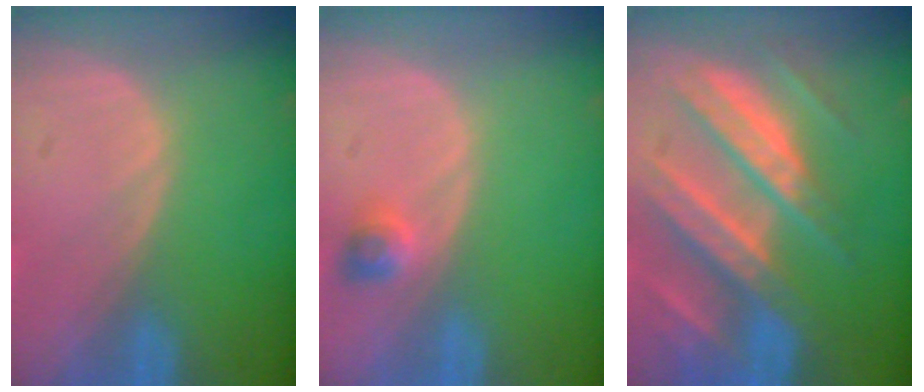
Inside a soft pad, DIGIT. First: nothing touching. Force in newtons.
{"total": 2.3, "press": 2.0, "slide": 1.1}
{"total": 11.4, "press": 11.3, "slide": 1.0}